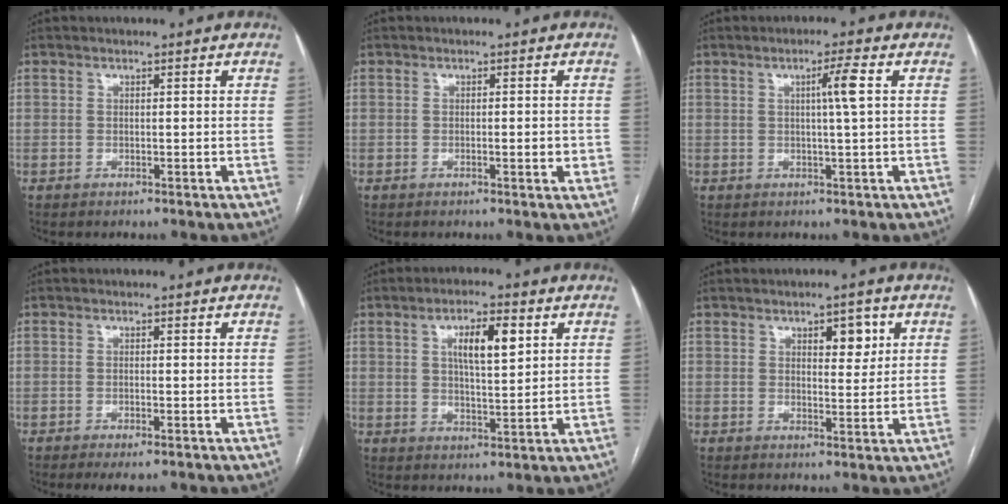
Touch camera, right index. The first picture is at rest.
{"total": 1.7, "force": [-0.2, 0.5, 1.6], "torque": [-0.024, -0.001, -0.003]}
{"total": 3.6, "force": [0.8, -0.7, 3.4], "torque": [-0.060, 0.000, 0.012]}
{"total": 2.3, "force": [-1.5, 0.5, 1.7], "torque": [-0.023, -0.004, -0.020]}
{"total": 7.2, "force": [2.6, 2.0, 6.4], "torque": [-0.109, 0.007, 0.045]}
{"total": 4.4, "force": [2.0, 1.9, 3.5], "torque": [-0.044, 0.001, 0.027]}